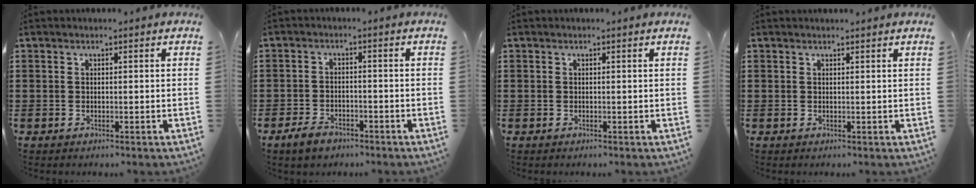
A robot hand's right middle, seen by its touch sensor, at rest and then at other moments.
{"total": 3.4, "force": [-2.8, 1.5, 1.2], "torque": [-0.029, 0.002, -0.057]}
{"total": 0.0}
{"total": 0.0}